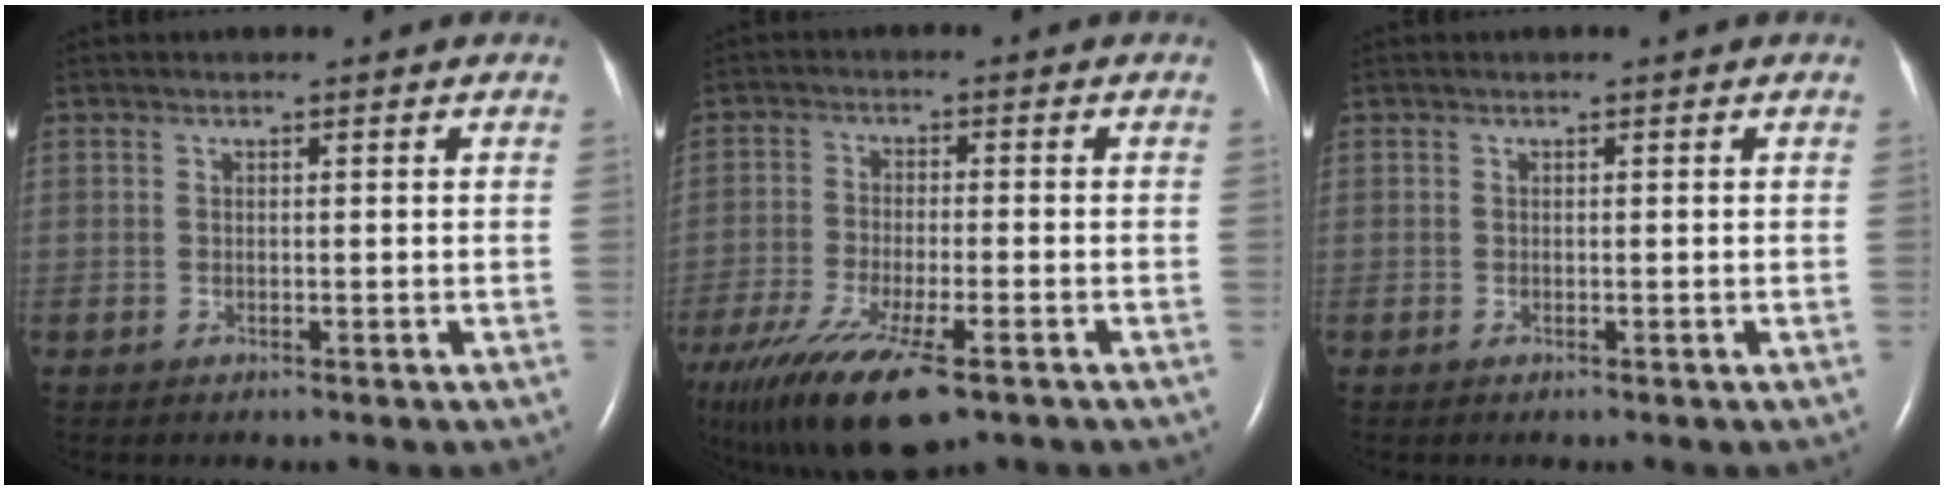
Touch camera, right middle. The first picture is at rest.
{"total": 16.0, "force": [-10.4, 3.9, 11.5], "torque": [-0.235, -0.044, -0.171]}
{"total": 0.0}